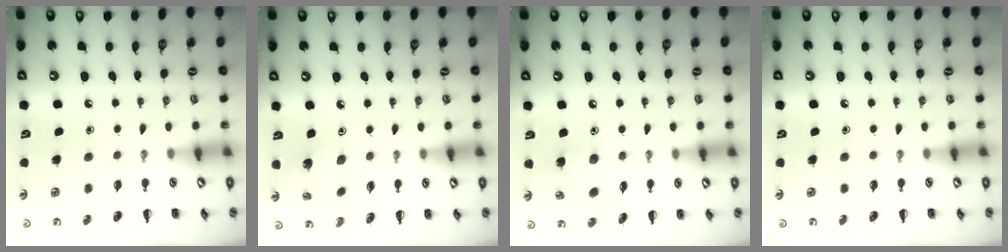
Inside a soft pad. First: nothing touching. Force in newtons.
{"total": 3.0, "press": 2.8, "slide": 0.9}
{"total": 6.2, "press": 6.2, "slide": 0.6}
{"total": 0.0}